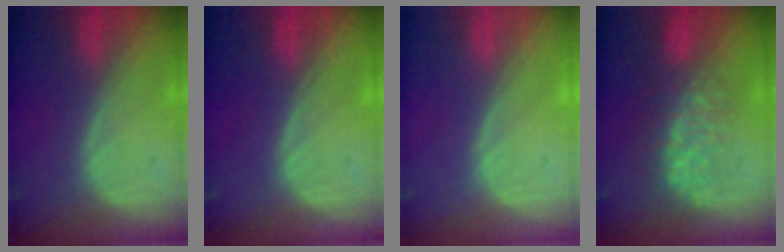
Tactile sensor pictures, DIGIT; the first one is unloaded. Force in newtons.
{"total": 0.0}
{"total": 0.0}
{"total": 7.8, "press": 7.6, "slide": 2.0}